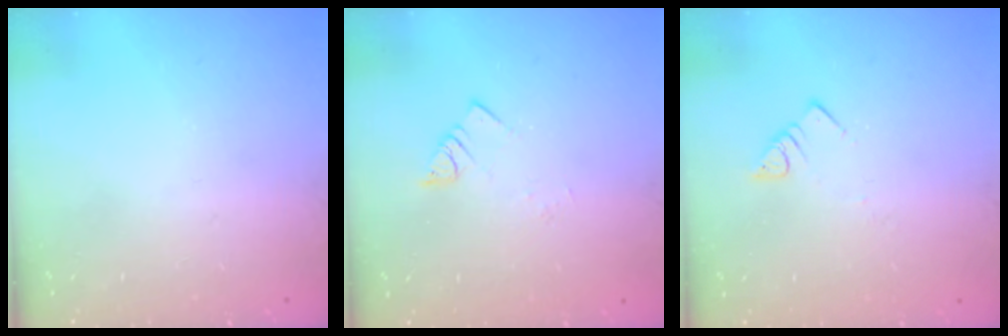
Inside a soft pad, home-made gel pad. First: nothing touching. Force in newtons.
{"total": 2.8, "press": 2.8, "slide": 0.3}
{"total": 3.0, "press": 3.0, "slide": 0.1}